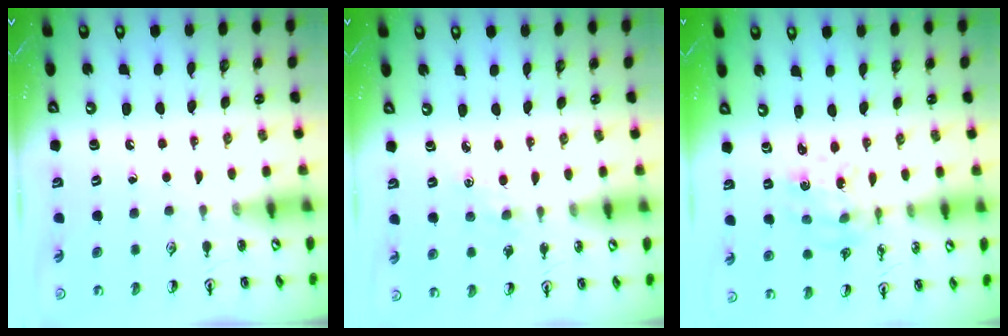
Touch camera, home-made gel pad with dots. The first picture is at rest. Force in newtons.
{"total": 1.9, "press": 1.9, "slide": 0.3}
{"total": 3.8, "press": 3.5, "slide": 1.5}